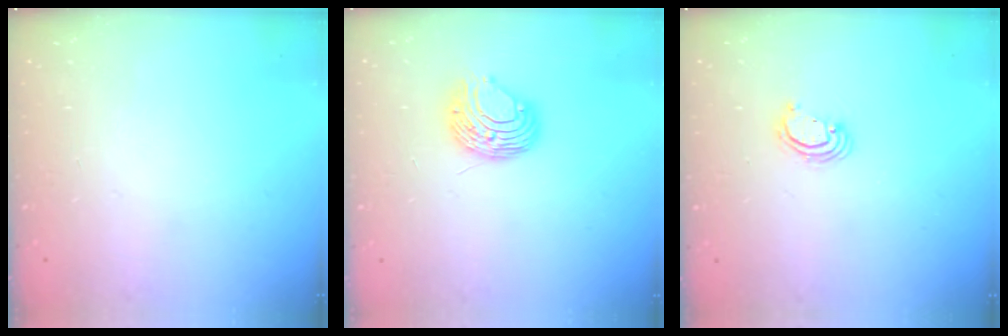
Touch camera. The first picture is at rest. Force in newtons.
{"total": 8.9, "press": 8.9, "slide": 0.7}
{"total": 2.4, "press": 2.4, "slide": 0.1}